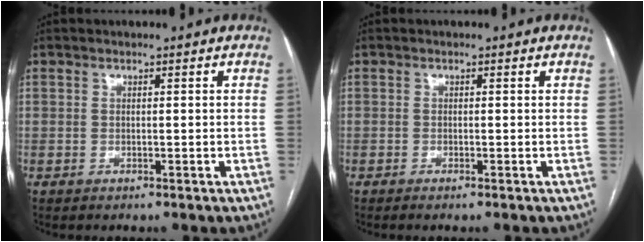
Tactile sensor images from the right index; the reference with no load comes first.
{"total": 0.6, "force": [-0.4, -0.1, 0.4], "torque": [-0.010, 0.000, -0.008]}